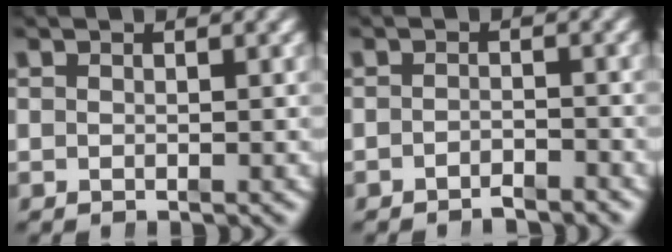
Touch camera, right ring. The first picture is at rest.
{"total": 1.8, "force": [-1.7, 0.1, 0.5], "torque": [-0.002, 0.000, -0.031]}